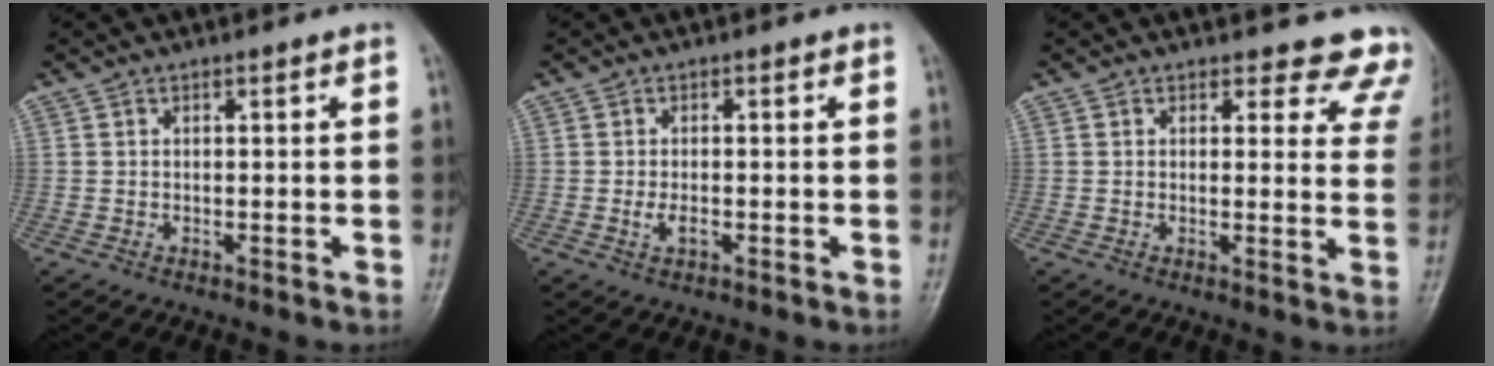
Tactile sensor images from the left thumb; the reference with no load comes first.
{"total": 2.4, "force": [-0.6, 1.4, 1.9], "torque": [-0.031, 0.000, -0.013]}
{"total": 10.3, "force": [9.5, 4.0, 0.8], "torque": [0.049, -0.063, 0.068]}